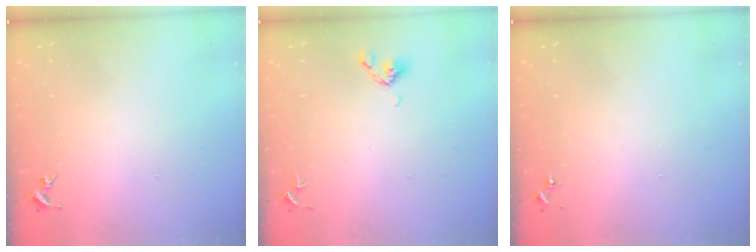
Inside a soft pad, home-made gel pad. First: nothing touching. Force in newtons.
{"total": 6.0, "press": 5.7, "slide": 1.8}
{"total": 0.0}